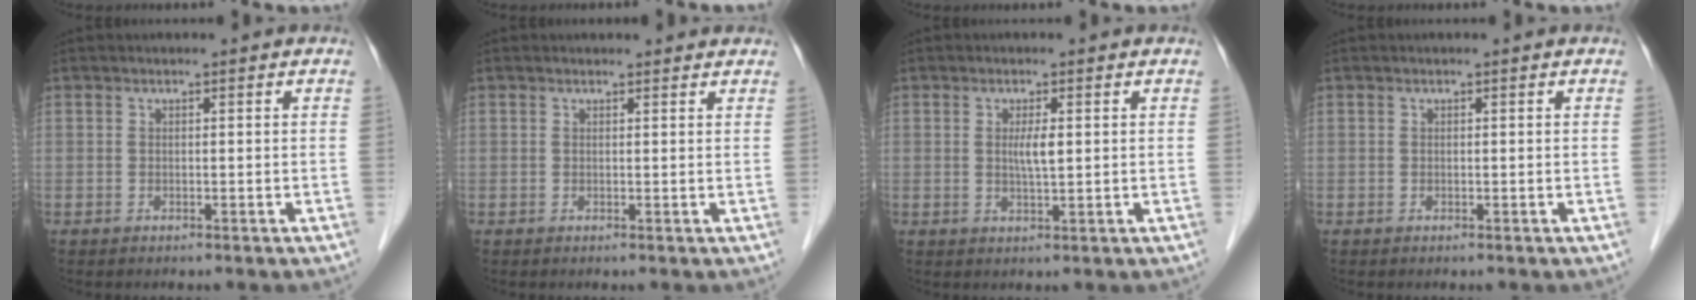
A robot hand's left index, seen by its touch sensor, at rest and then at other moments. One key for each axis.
{"total": 2.9, "fx": 2.8, "fy": 0.8, "fz": 0.5, "tx": -0.009, "ty": 0.008, "tz": 0.024}
{"total": 2.6, "fx": 0.4, "fy": 0.2, "fz": 2.6, "tx": -0.048, "ty": -0.004, "tz": 0.007}
{"total": 0.0}